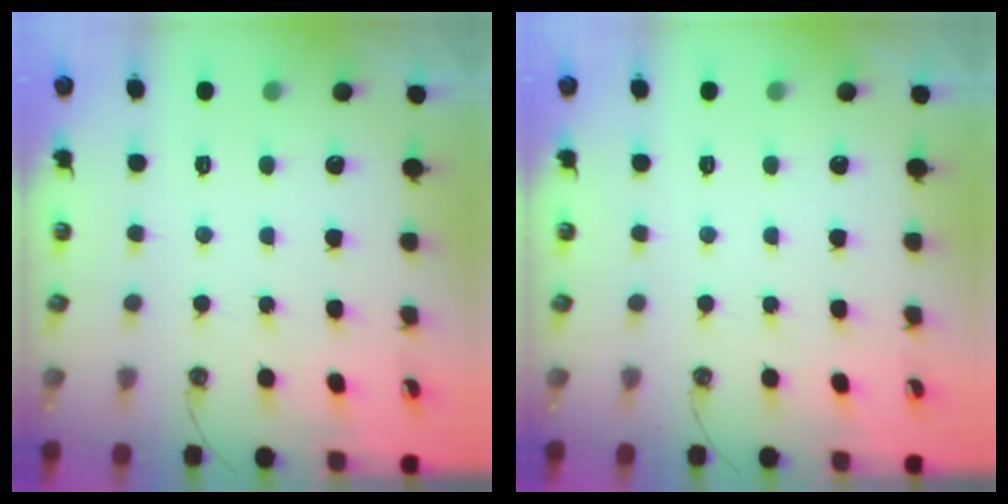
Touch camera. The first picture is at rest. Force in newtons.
{"total": 0.0}